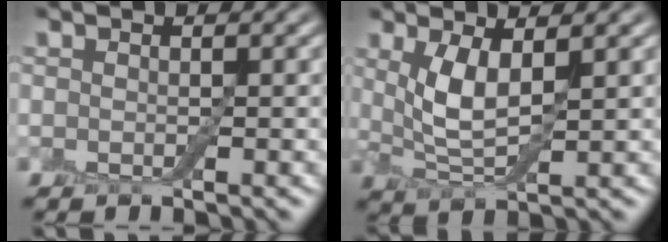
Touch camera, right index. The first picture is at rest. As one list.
[{"total": 4.2, "force": [1.2, 1.4, 3.8], "torque": [-0.087, -0.005, 0.027]}]